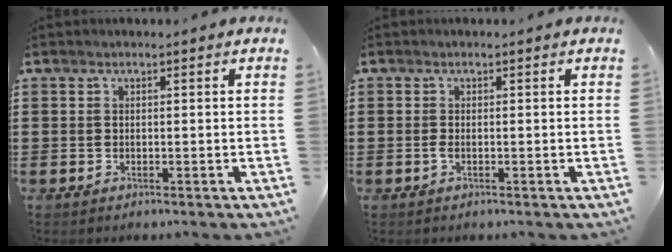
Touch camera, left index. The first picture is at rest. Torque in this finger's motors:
{"motor_torque": [0.20, 0.15, 0.08, 0.03]}